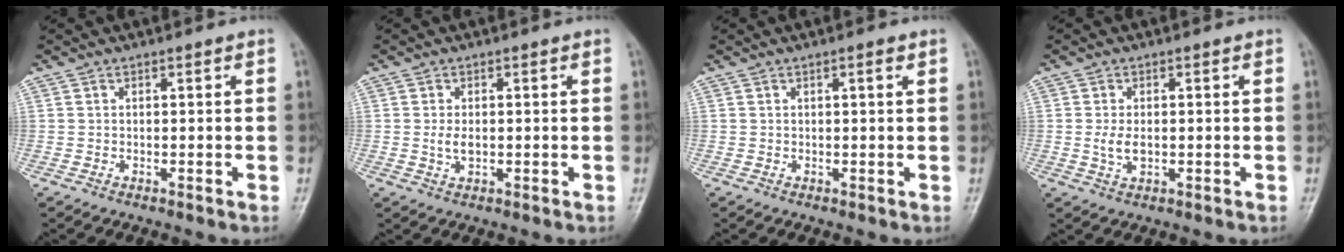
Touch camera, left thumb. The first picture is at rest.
{"total": 2.5, "force": [-0.1, 1.5, 2.0], "torque": [-0.039, -0.004, -0.001]}
{"total": 1.2, "force": [0.6, 0.3, 1.1], "torque": [-0.016, 0.001, 0.006]}
{"total": 3.3, "force": [-0.2, 2.0, 2.6], "torque": [-0.053, -0.005, -0.003]}